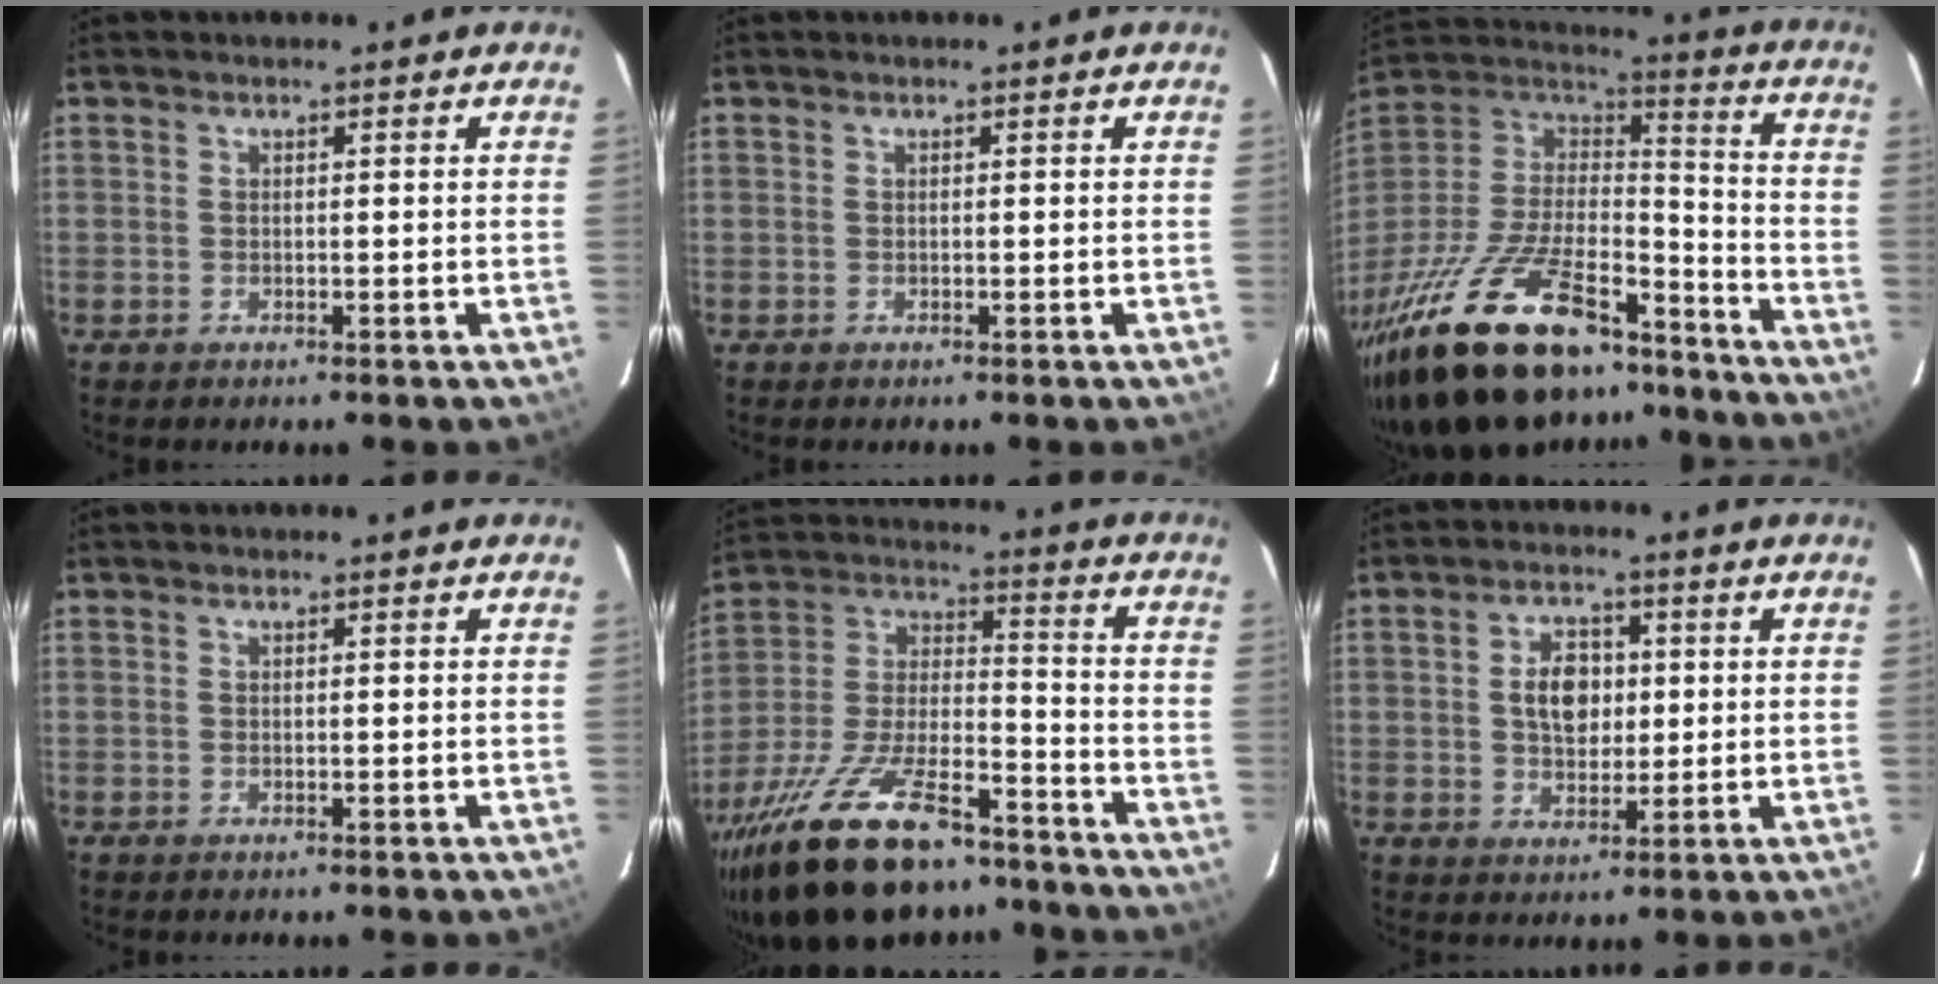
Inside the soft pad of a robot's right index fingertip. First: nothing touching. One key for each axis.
{"total": 0.0}
{"total": 35.7, "fx": -25.2, "fy": 14.5, "fz": 20.8, "tx": -0.421, "ty": -0.024, "tz": -0.392}
{"total": 0.0}
{"total": 26.5, "fx": -18.8, "fy": 10.0, "fz": 15.8, "tx": -0.311, "ty": -0.017, "tz": -0.302}
{"total": 7.1, "fx": 0.8, "fy": 4.9, "fz": 5.1, "tx": -0.087, "ty": 0.013, "tz": 0.017}